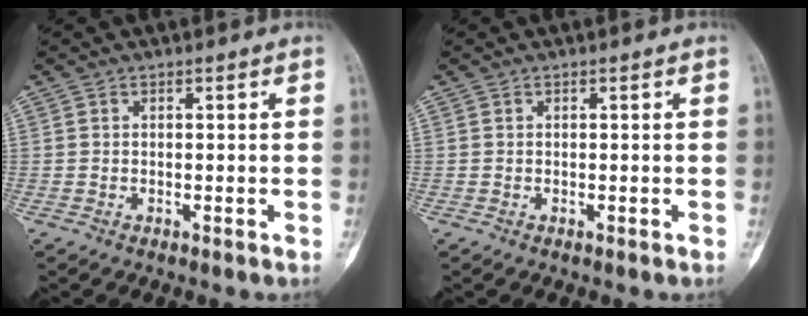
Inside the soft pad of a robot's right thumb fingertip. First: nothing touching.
{"total": 0.0}